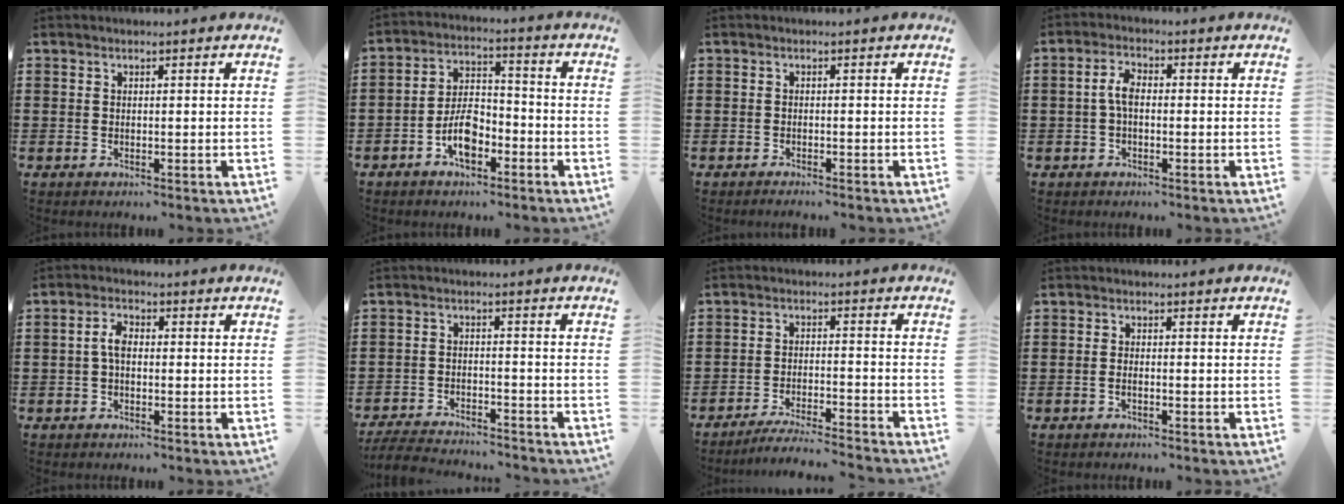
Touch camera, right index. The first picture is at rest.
{"total": 7.0, "force": [-3.1, 3.5, 5.1], "torque": [-0.106, 0.007, -0.059]}
{"total": 0.7, "force": [-0.7, -0.2, 0.0], "torque": [-0.002, -0.004, -0.013]}
{"total": 3.9, "force": [-0.2, 1.9, 3.4], "torque": [-0.079, 0.001, -0.010]}
{"total": 3.5, "force": [-0.2, 1.8, 2.9], "torque": [-0.064, 0.004, -0.007]}
{"total": 4.7, "force": [-4.7, 0.2, 0.5], "torque": [-0.022, -0.005, -0.098]}
{"total": 4.5, "force": [-4.3, -0.5, 1.2], "torque": [-0.028, -0.012, -0.088]}
{"total": 0.9, "force": [-0.4, 0.2, 0.8], "torque": [-0.017, -0.005, -0.006]}